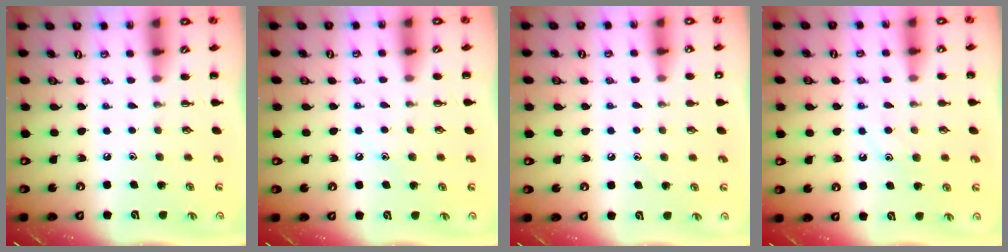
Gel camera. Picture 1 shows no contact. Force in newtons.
{"total": 7.3, "press": 7.1, "slide": 1.5}
{"total": 6.7, "press": 6.4, "slide": 2.0}
{"total": 9.6, "press": 9.6, "slide": 0.9}